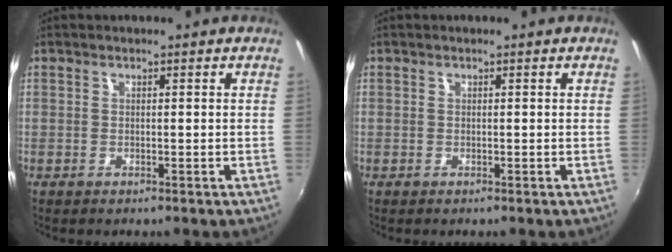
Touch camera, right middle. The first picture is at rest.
{"total": 0.0}